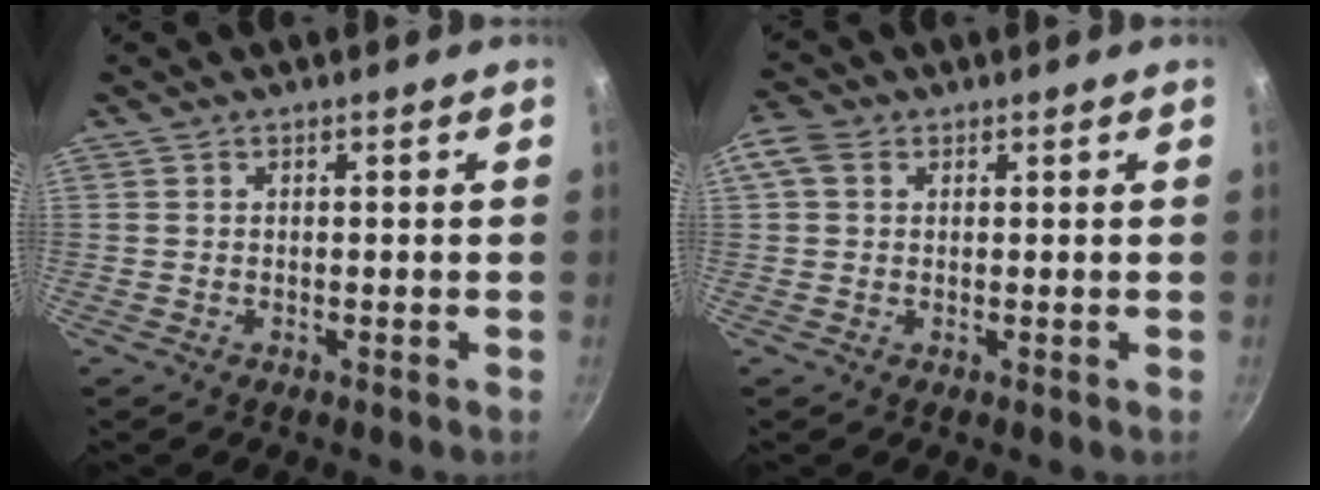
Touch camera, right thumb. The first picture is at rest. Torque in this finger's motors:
{"motor_torque": [0.62, 2.78, 0.63, -0.34, 0.48]}